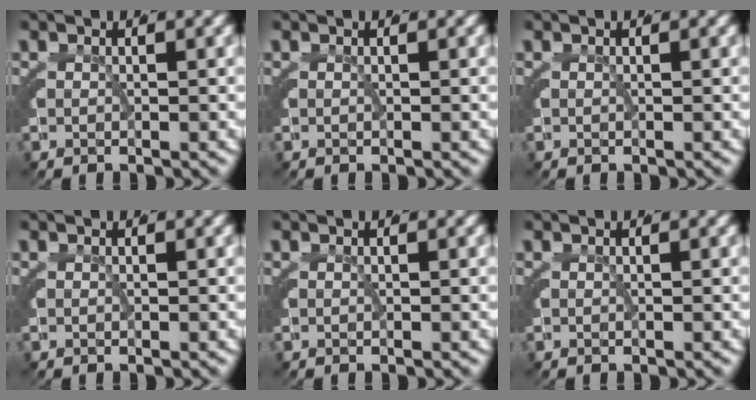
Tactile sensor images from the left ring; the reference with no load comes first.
{"total": 0.0}
{"total": 0.0}
{"total": 0.0}
{"total": 0.0}
{"total": 0.0}